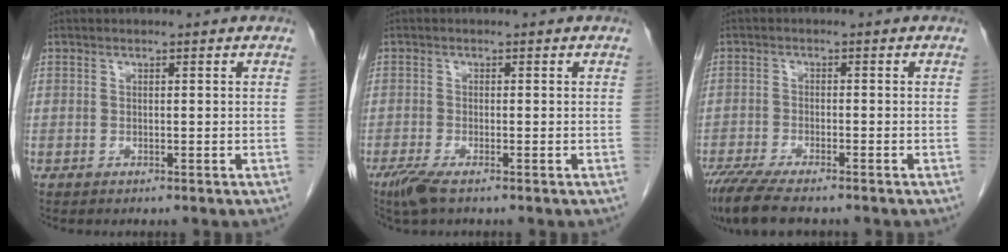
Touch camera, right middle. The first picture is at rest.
{"total": 3.1, "force": [-2.1, 0.4, 2.2], "torque": [-0.051, -0.010, -0.041]}
{"total": 9.2, "force": [-7.4, 1.6, 5.1], "torque": [-0.089, -0.021, -0.124]}